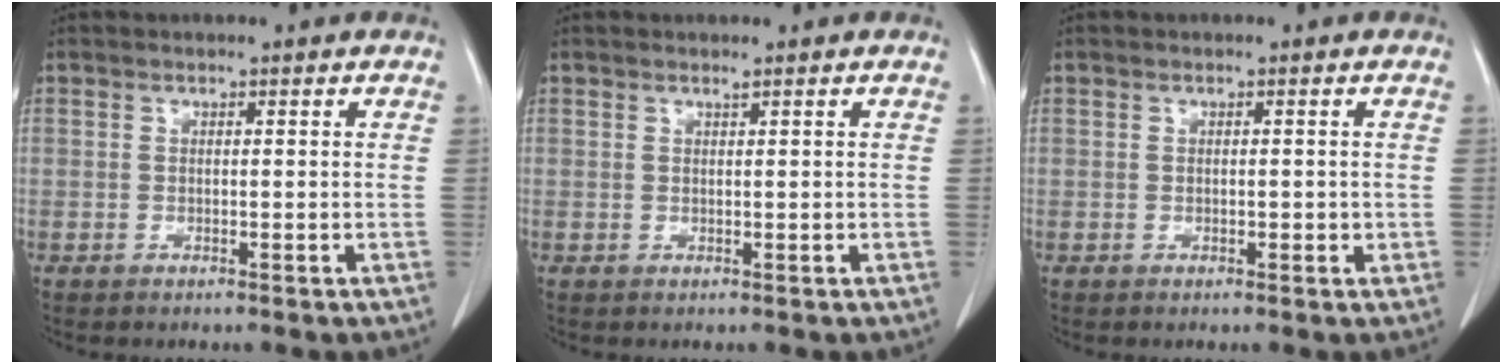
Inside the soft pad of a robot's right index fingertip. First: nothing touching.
{"total": 0.6, "force": [0.4, 0.2, 0.3], "torque": [-0.009, 0.001, 0.011]}
{"total": 1.8, "force": [-0.2, 1.1, 1.5], "torque": [-0.031, 0.003, 0.001]}